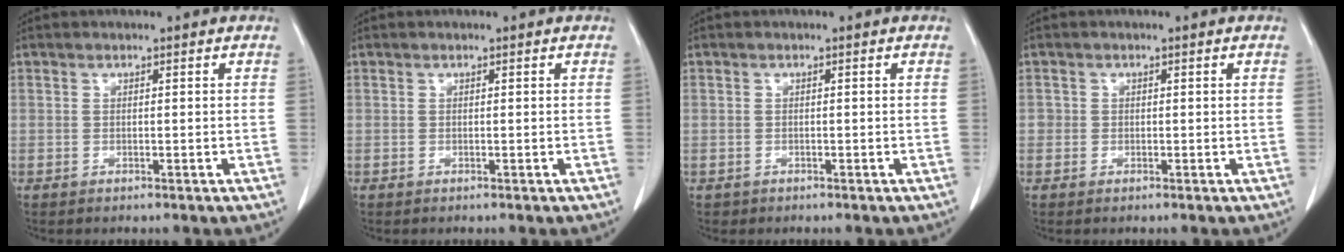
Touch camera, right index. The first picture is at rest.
{"total": 0.0}
{"total": 0.7, "force": [-0.4, 0.6, -0.1], "torque": [-0.005, 0.004, -0.008]}
{"total": 0.8, "force": [-0.1, 0.8, 0.0], "torque": [0.006, 0.004, -0.005]}